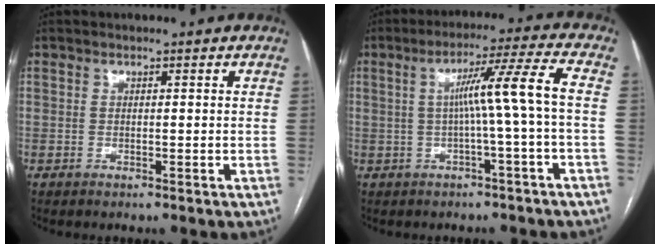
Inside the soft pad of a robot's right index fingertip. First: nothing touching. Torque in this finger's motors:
{"motor_torque": [1.13, 0.00, 0.52, 0.13]}